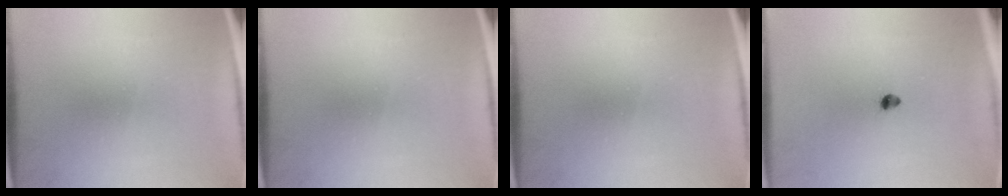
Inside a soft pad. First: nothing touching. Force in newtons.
{"total": 0.0}
{"total": 0.0}
{"total": 1.7}